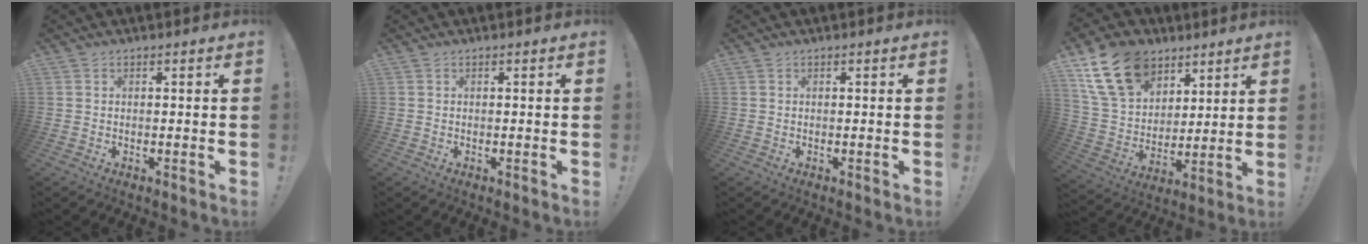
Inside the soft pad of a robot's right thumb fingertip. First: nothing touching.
{"total": 0.0}
{"total": 0.0}
{"total": 18.9, "force": [10.0, 13.3, 8.9], "torque": [-0.152, -0.042, 0.198]}